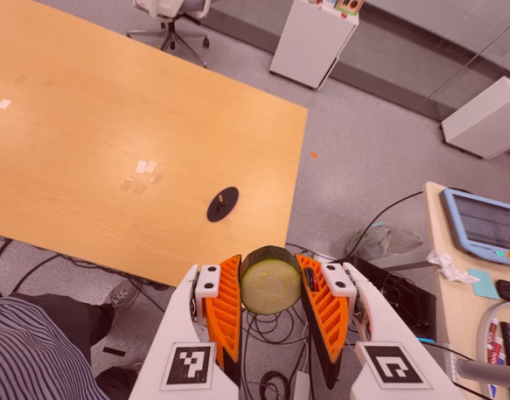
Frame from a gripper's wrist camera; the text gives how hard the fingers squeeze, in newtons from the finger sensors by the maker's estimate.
{"total": 11.7, "left": 10.7, "right": 12.7}